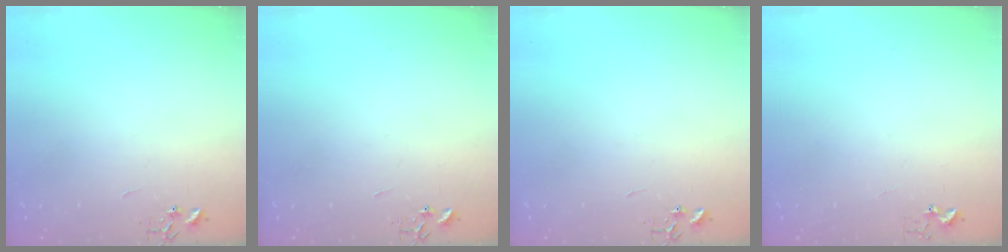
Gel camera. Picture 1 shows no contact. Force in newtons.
{"total": 0.0}
{"total": 0.0}
{"total": 3.7, "press": 3.6, "slide": 0.5}